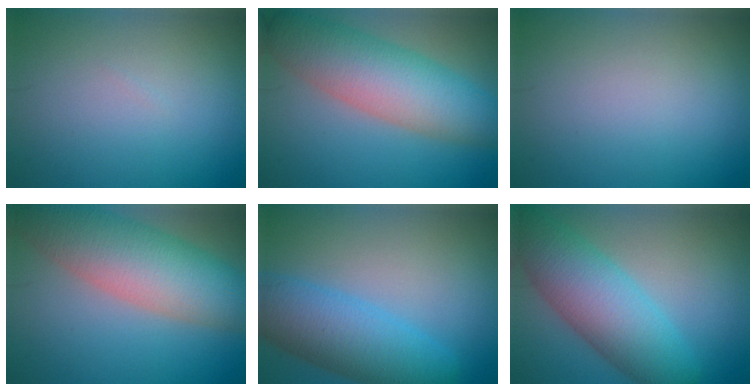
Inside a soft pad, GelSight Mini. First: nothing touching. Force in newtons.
{"total": 8.1, "press": 8.1, "slide": 0.3}
{"total": 0.0}
{"total": 9.0, "press": 9.0, "slide": 0.6}
{"total": 7.9, "press": 7.9, "slide": 0.3}
{"total": 8.2, "press": 8.2, "slide": 0.3}